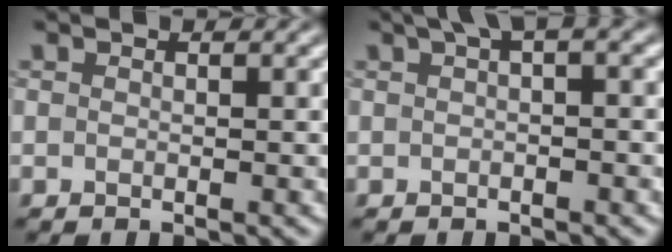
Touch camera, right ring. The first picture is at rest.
{"total": 1.5, "force": [0.2, 0.4, 1.5], "torque": [-0.027, 0.005, 0.003]}